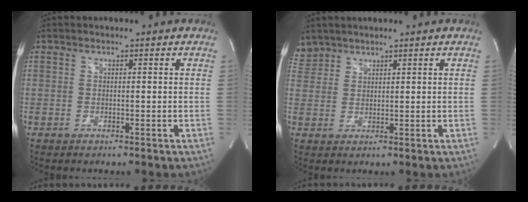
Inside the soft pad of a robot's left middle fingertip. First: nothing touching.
{"total": 3.1, "force": [2.8, 1.3, -0.3], "torque": [0.006, 0.013, 0.060]}